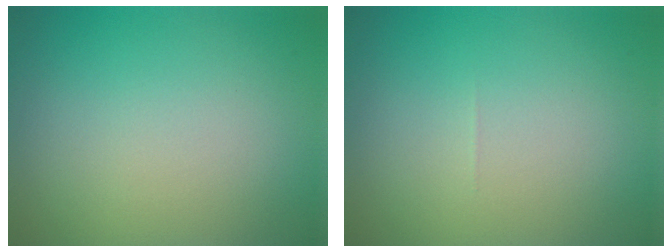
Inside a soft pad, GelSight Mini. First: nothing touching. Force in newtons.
{"total": 0.0}